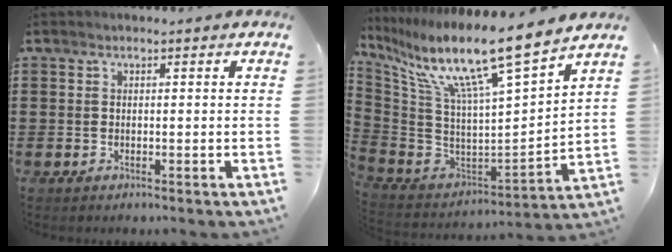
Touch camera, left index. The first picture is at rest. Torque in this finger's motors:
{"motor_torque": [1.12, -1.01, 0.59, 0.21]}